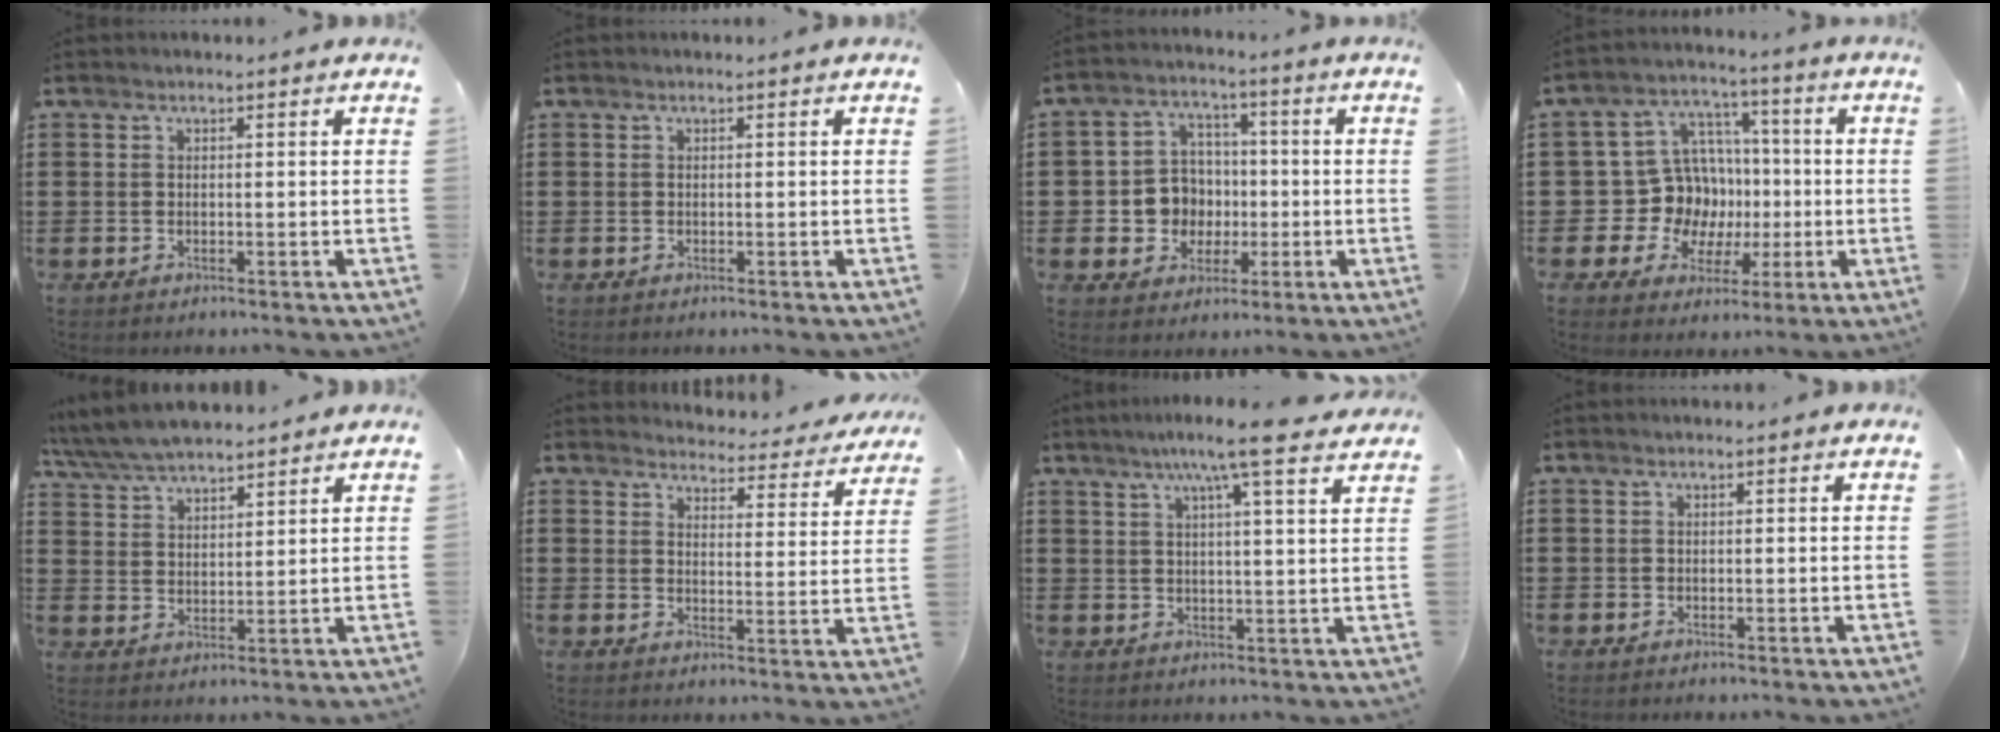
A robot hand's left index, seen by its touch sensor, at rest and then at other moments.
{"total": 0.0}
{"total": 7.3, "force": [-0.5, 7.0, 2.0], "torque": [-0.070, 0.018, -0.004]}
{"total": 11.4, "force": [-0.2, 10.9, 3.4], "torque": [-0.107, -0.007, 0.008]}
{"total": 6.0, "force": [5.6, 1.2, 1.6], "torque": [-0.054, -0.016, 0.103]}
{"total": 4.2, "force": [4.1, 0.3, 0.6], "torque": [-0.025, -0.033, 0.069]}
{"total": 7.6, "force": [5.4, -0.2, 5.4], "torque": [-0.103, -0.016, 0.087]}
{"total": 0.0}